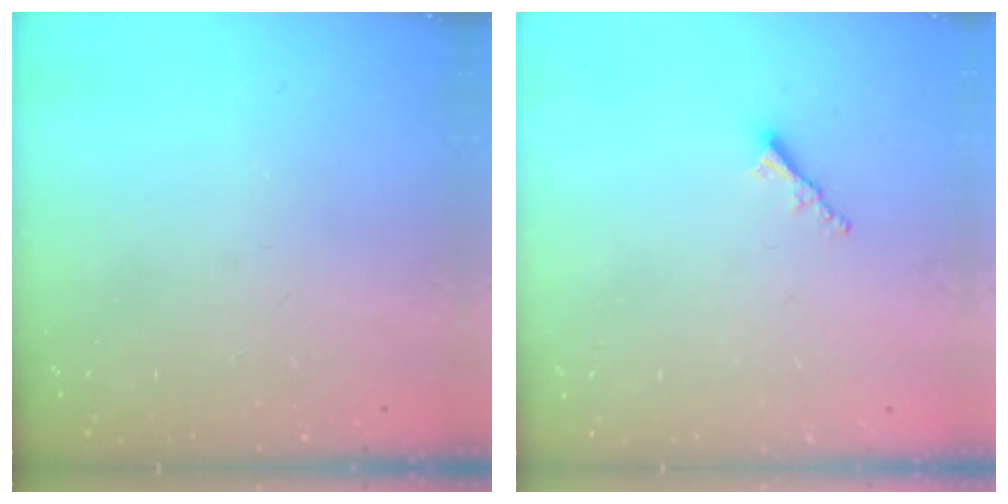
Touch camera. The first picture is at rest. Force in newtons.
{"total": 2.0, "press": 2.0, "slide": 0.5}